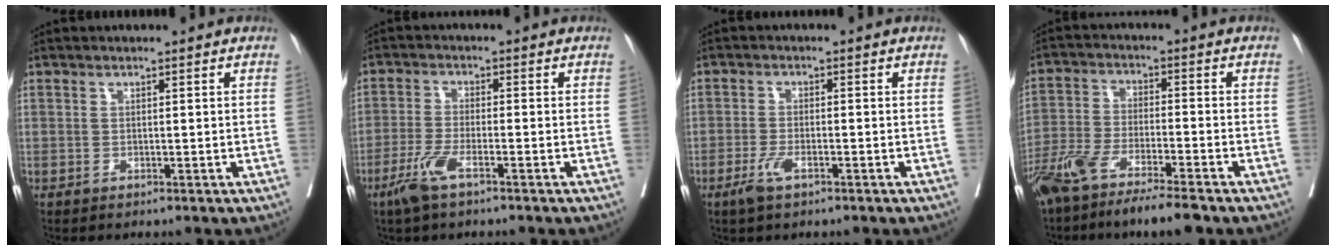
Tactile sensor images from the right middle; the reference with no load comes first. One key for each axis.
{"total": 4.8, "fx": -3.0, "fy": 0.7, "fz": 3.6, "tx": -0.083, "ty": -0.007, "tz": -0.062}
{"total": 3.1, "fx": -1.8, "fy": 0.8, "fz": 2.4, "tx": -0.054, "ty": -0.002, "tz": -0.036}
{"total": 10.8, "fx": -8.3, "fy": 0.8, "fz": 6.8, "tx": -0.126, "ty": -0.023, "tz": -0.148}